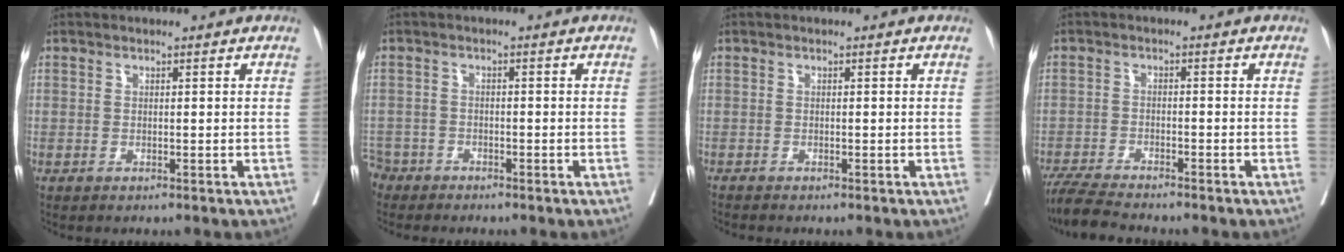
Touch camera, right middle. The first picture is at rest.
{"total": 4.3, "force": [-3.8, 1.9, -0.4], "torque": [0.006, -0.003, -0.078]}
{"total": 1.1, "force": [-1.0, -0.2, 0.3], "torque": [-0.007, -0.001, -0.020]}
{"total": 6.8, "force": [-6.2, 0.1, 2.7], "torque": [-0.045, -0.023, -0.110]}